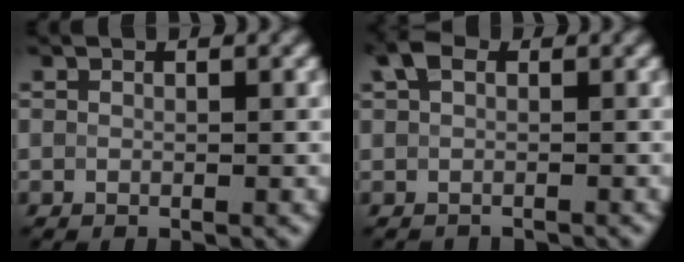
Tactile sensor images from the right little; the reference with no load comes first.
{"total": 2.1, "force": [-0.1, 1.7, 1.2], "torque": [-0.020, 0.006, -0.016]}